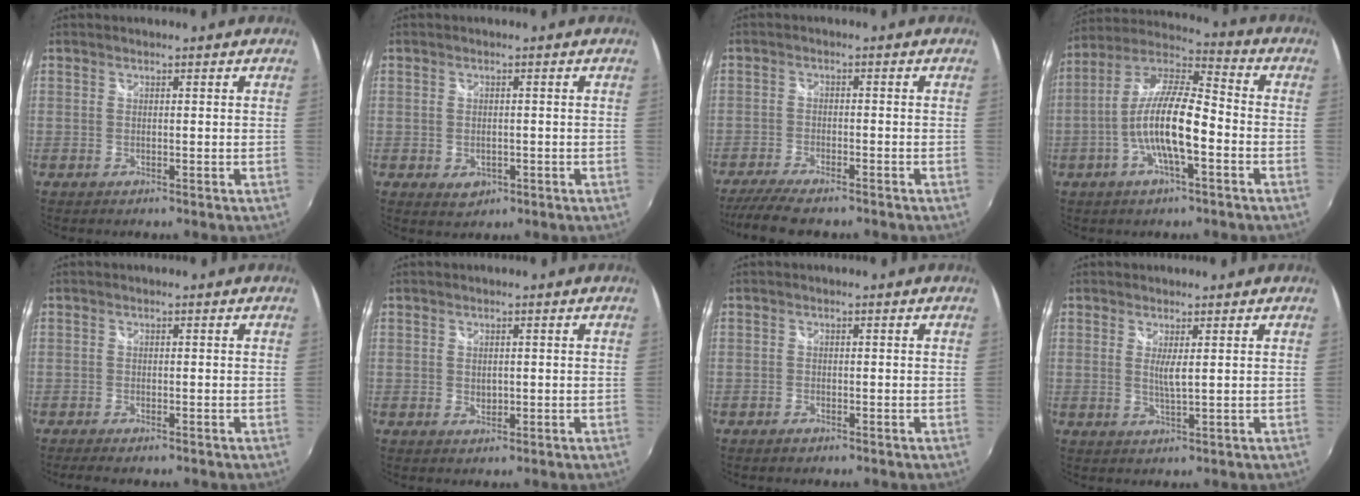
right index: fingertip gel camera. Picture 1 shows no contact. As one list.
[{"total": 3.2, "force": [-0.9, 2.5, 1.8], "torque": [-0.034, -0.002, -0.009]}, {"total": 9.5, "force": [-7.9, 1.9, 4.8], "torque": [-0.116, -0.030, -0.136]}, {"total": 13.6, "force": [-3.8, 3.2, 12.7], "torque": [-0.248, 0.005, -0.073]}, {"total": 2.9, "force": [-2.4, 0.7, 1.6], "torque": [-0.034, -0.014, -0.041]}, {"total": 1.4, "force": [0.1, 1.2, 0.8], "torque": [-0.012, 0.002, 0.003]}, {"total": 1.1, "force": [-0.9, 0.6, 0.3], "torque": [-0.007, 0.000, -0.016]}, {"total": 2.5, "force": [0.7, 0.0, 2.4], "torque": [-0.043, -0.006, 0.009]}]